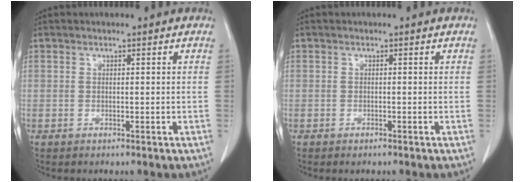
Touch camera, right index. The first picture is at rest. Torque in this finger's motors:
{"motor_torque": [0.11, -0.15, 0.03, 0.02]}